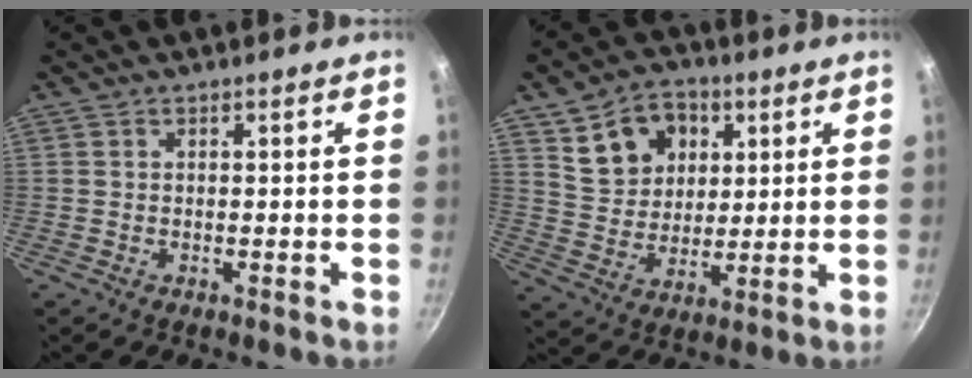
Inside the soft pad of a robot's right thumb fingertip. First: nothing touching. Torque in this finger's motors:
{"motor_torque": [-0.69, 0.75, 0.01, 0.24, 0.20]}